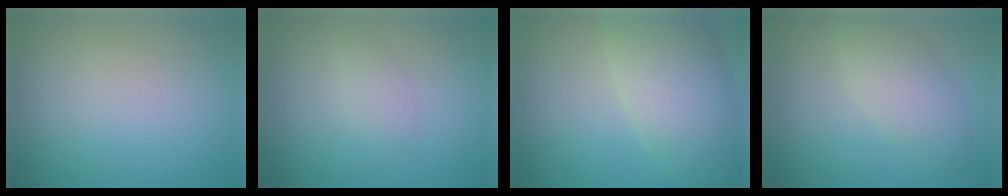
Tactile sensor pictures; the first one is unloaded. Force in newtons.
{"total": 1.2, "press": 1.2, "slide": 0.1}
{"total": 7.5, "press": 7.5, "slide": 0.6}
{"total": 3.6, "press": 3.6, "slide": 0.2}